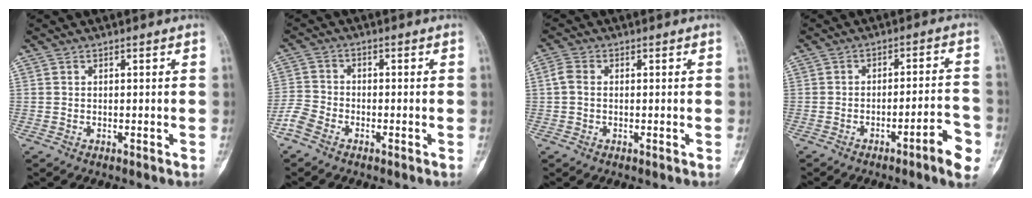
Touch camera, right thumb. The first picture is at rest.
{"total": 4.3, "force": [-3.0, 2.5, 1.9], "torque": [-0.043, 0.009, -0.069]}
{"total": 2.6, "force": [0.0, 1.8, 1.9], "torque": [-0.040, 0.001, -0.006]}
{"total": 8.5, "force": [-4.2, 1.2, 7.2], "torque": [-0.096, 0.028, -0.056]}